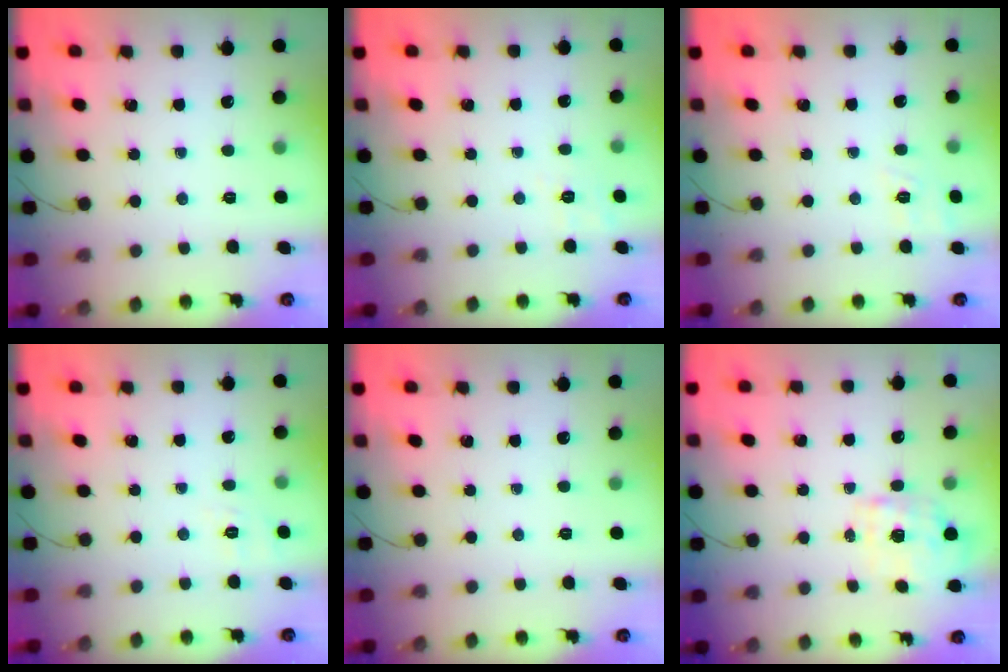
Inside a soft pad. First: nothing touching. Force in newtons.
{"total": 3.3, "press": 2.7, "slide": 1.9}
{"total": 8.7, "press": 8.5, "slide": 1.9}
{"total": 2.9, "press": 2.2, "slide": 1.9}
{"total": 0.0}
{"total": 1.9, "press": 1.9, "slide": 0.5}